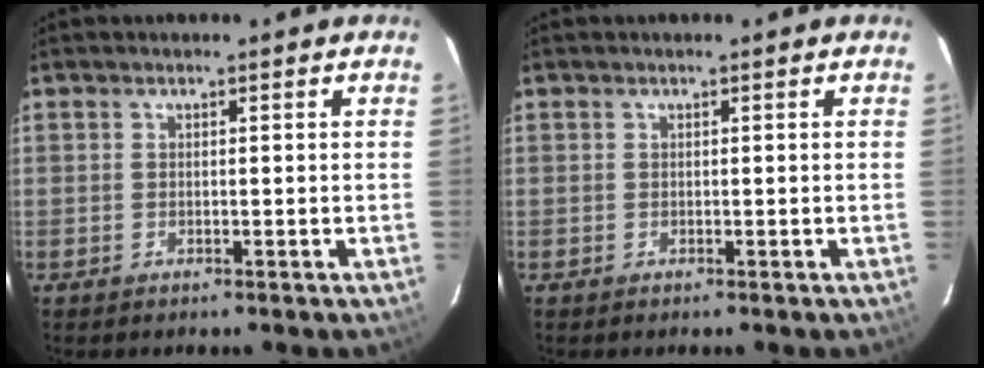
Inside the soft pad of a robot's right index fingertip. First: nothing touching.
{"total": 0.0}